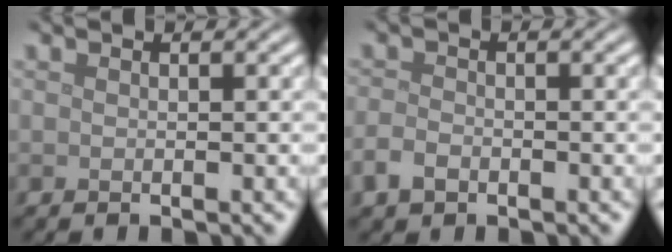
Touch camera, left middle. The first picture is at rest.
{"total": 1.8, "force": [-1.1, 1.2, 0.9], "torque": [-0.018, 0.000, -0.027]}